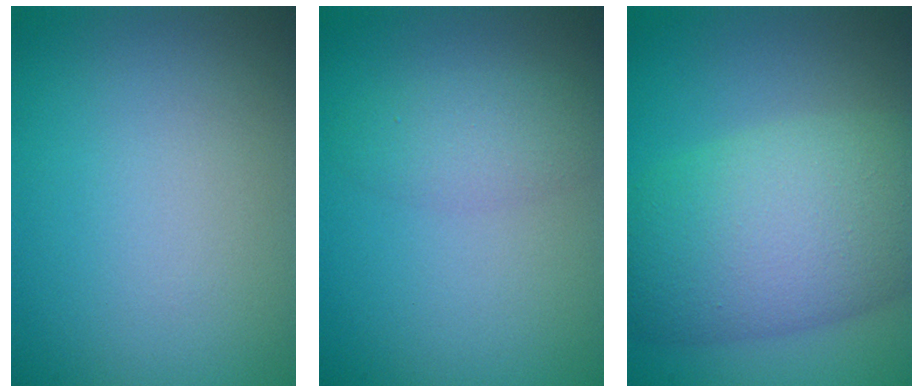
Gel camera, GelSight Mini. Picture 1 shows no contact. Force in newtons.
{"total": 2.2, "press": 2.2, "slide": 0.1}
{"total": 9.5, "press": 9.5, "slide": 0.3}